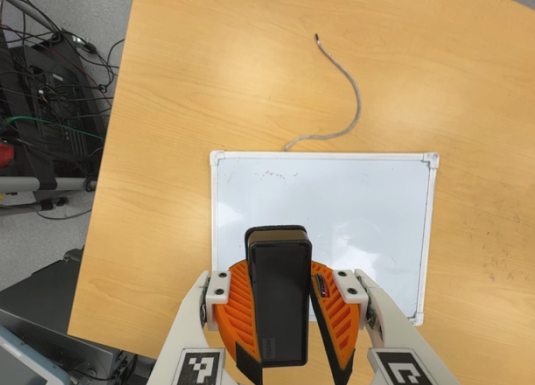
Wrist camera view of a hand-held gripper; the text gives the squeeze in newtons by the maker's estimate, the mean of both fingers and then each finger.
{"total": 9.5, "left": 9.4, "right": 9.7}